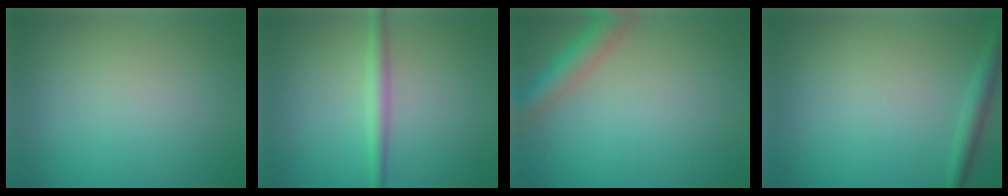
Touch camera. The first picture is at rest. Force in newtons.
{"total": 2.0, "press": 2.0, "slide": 0.0}
{"total": 3.9, "press": 3.9, "slide": 0.2}
{"total": 1.8, "press": 1.8, "slide": 0.1}